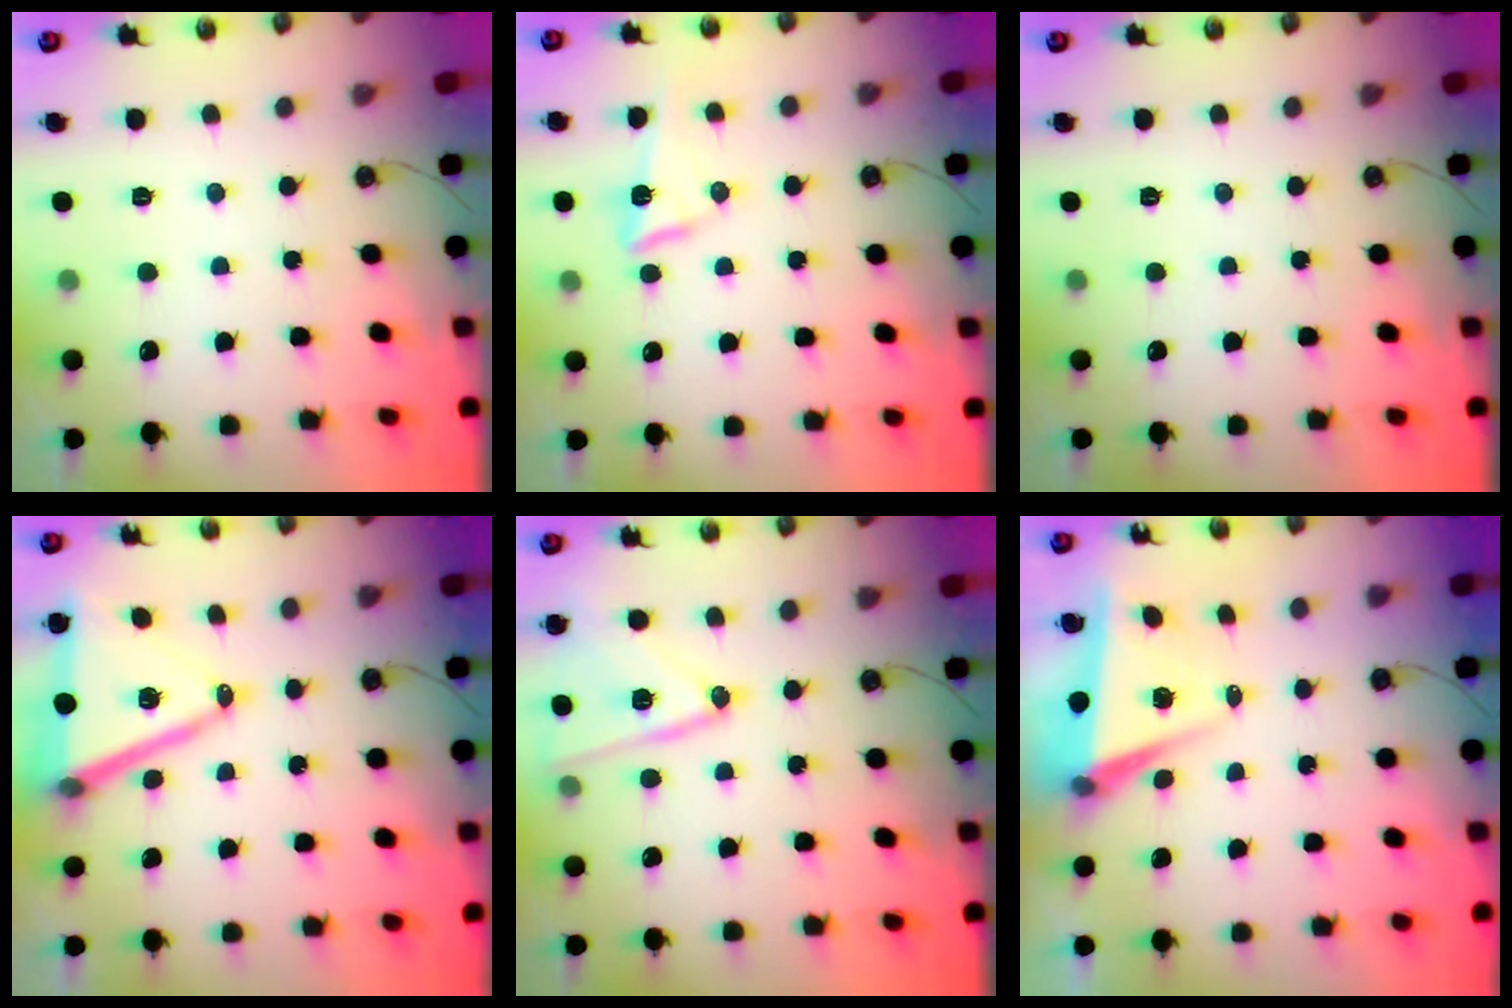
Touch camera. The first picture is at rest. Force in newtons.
{"total": 7.9, "press": 7.6, "slide": 2.1}
{"total": 0.0}
{"total": 16.0, "press": 15.5, "slide": 3.7}
{"total": 14.3, "press": 14.0, "slide": 2.9}
{"total": 5.8, "press": 4.6, "slide": 3.6}